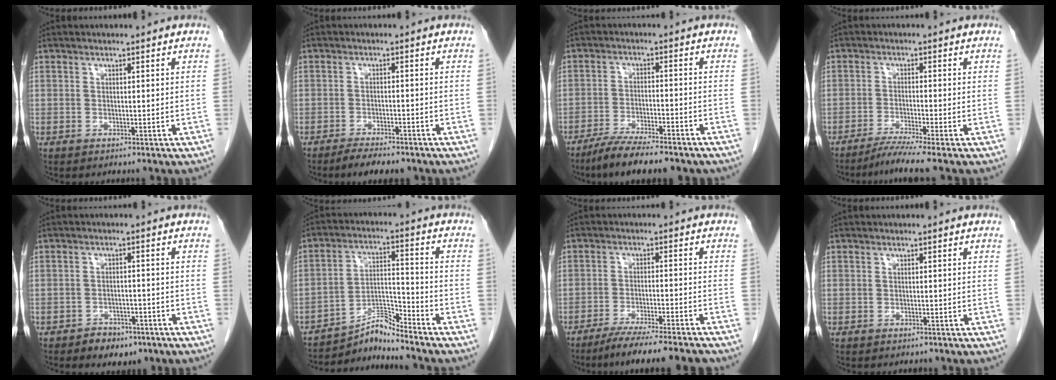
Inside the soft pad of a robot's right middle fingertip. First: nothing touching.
{"total": 4.6, "force": [-3.9, 1.1, 2.3], "torque": [-0.036, -0.007, -0.060]}
{"total": 10.6, "force": [-8.6, 1.8, 5.8], "torque": [-0.090, -0.019, -0.135]}
{"total": 4.4, "force": [-3.5, -1.5, 2.1], "torque": [-0.040, -0.017, -0.069]}
{"total": 4.4, "force": [-3.0, 2.7, 1.7], "torque": [-0.022, 0.006, -0.038]}
{"total": 6.2, "force": [-6.2, -0.9, 0.4], "torque": [-0.009, 0.013, -0.108]}
{"total": 11.3, "force": [-10.0, -0.5, 5.2], "torque": [-0.062, -0.016, -0.155]}
{"total": 0.6, "force": [-0.6, 0.2, 0.0], "torque": [-0.006, -0.001, -0.009]}